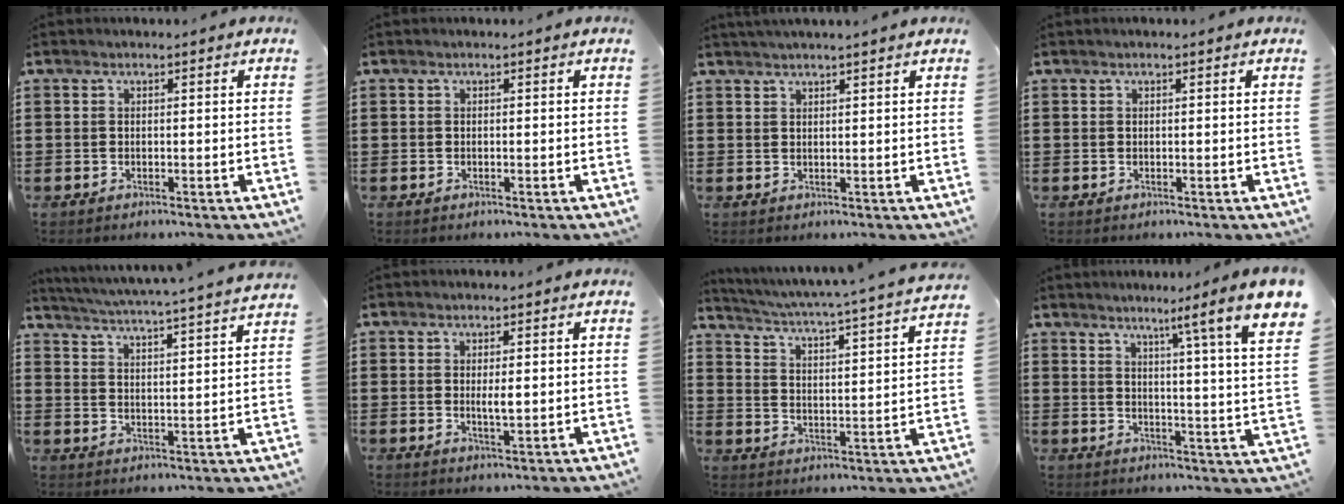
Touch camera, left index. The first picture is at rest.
{"total": 0.0}
{"total": 1.5, "force": [1.4, -0.3, 0.5], "torque": [-0.010, 0.000, 0.026]}
{"total": 0.0}
{"total": 4.4, "force": [4.0, -1.0, 1.4], "torque": [-0.046, -0.035, 0.061]}
{"total": 2.4, "force": [0.2, 0.6, 2.3], "torque": [-0.044, -0.002, 0.002]}
{"total": 3.9, "force": [3.3, -0.9, 1.7], "torque": [-0.052, -0.039, 0.045]}
{"total": 5.8, "force": [4.1, -1.7, 3.6], "torque": [-0.059, -0.061, 0.048]}